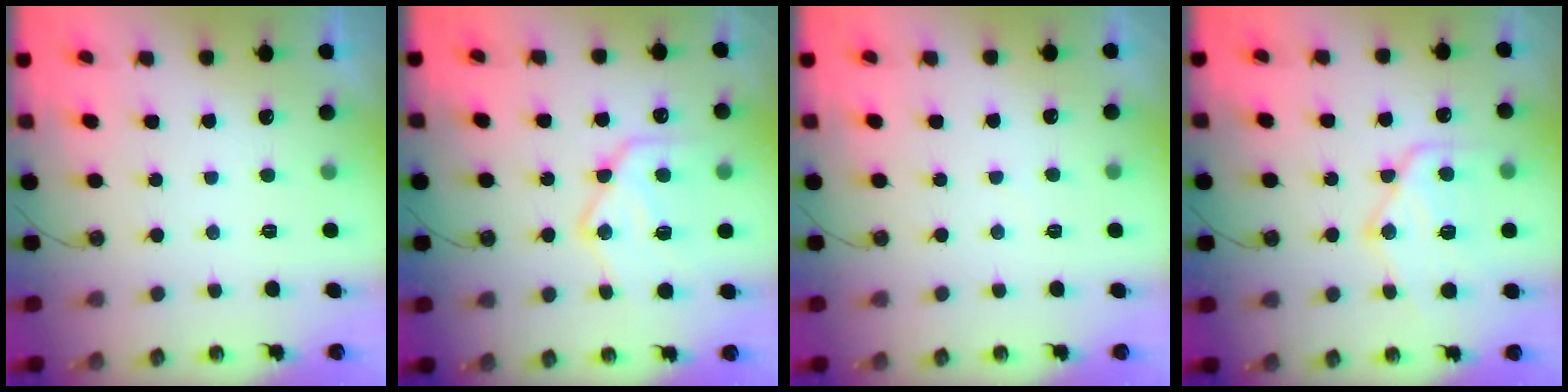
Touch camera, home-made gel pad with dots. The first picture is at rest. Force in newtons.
{"total": 18.2, "press": 18.1, "slide": 1.8}
{"total": 2.8, "press": 2.8, "slide": 0.4}
{"total": 15.7, "press": 15.6, "slide": 1.2}